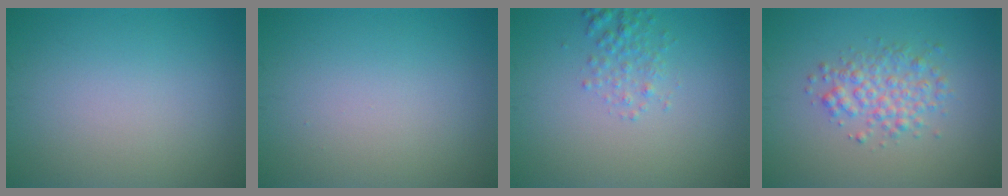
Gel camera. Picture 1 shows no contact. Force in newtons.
{"total": 0.0}
{"total": 1.7, "press": 1.7, "slide": 0.1}
{"total": 3.0, "press": 3.0, "slide": 0.1}